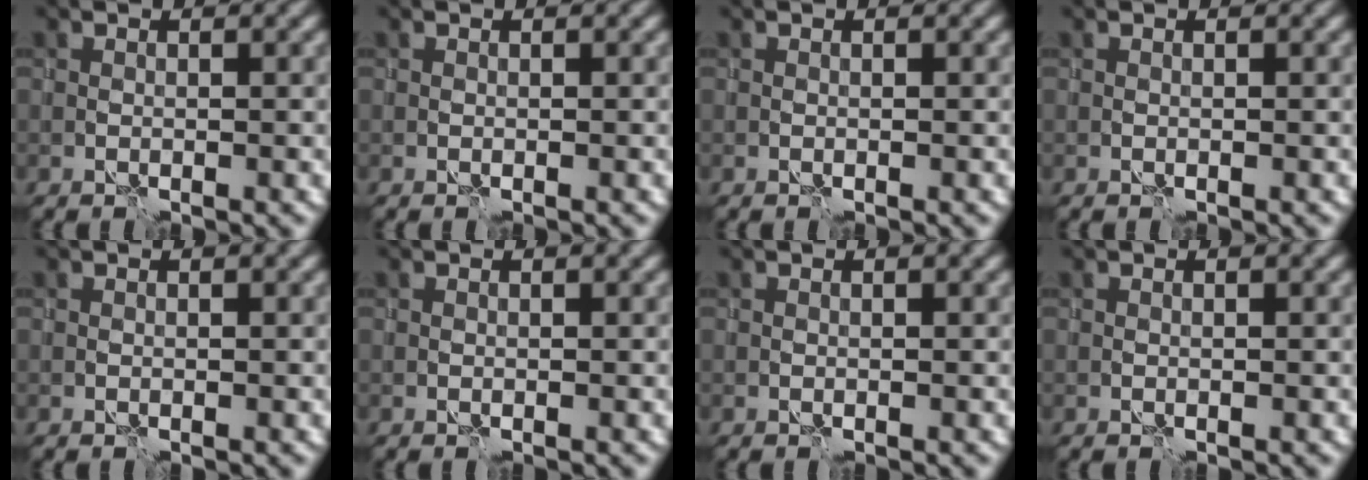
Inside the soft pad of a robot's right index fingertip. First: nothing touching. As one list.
[{"total": 0.0}, {"total": 0.0}, {"total": 0.0}, {"total": 0.0}, {"total": 0.0}, {"total": 0.0}, {"total": 0.0}]